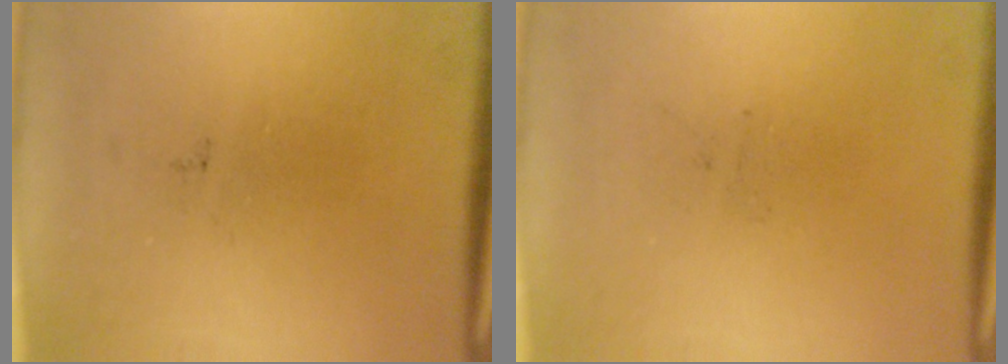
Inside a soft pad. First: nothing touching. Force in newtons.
{"total": 0.0}